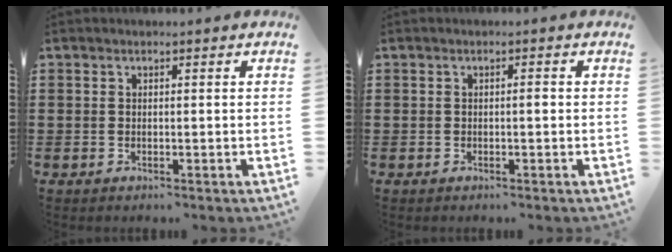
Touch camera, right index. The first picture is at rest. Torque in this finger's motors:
{"motor_torque": [0.46, -0.16, 0.00, 0.00]}